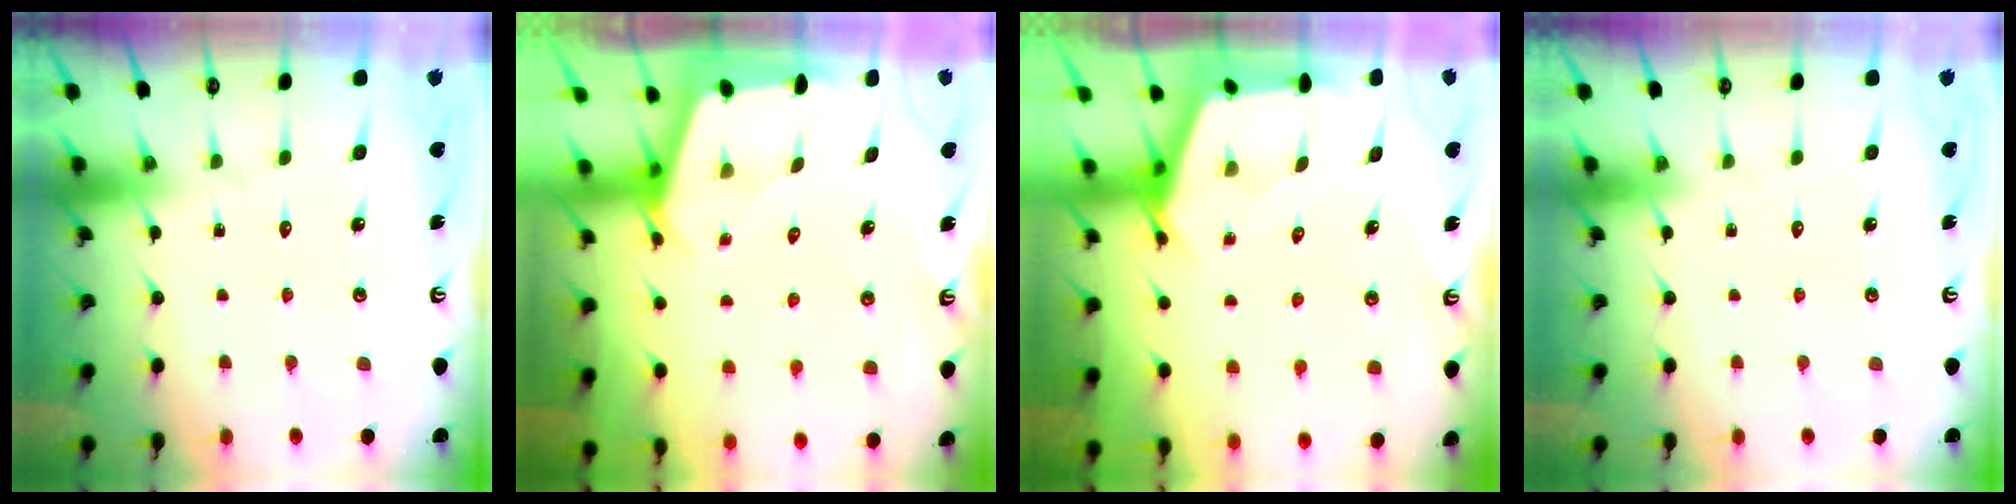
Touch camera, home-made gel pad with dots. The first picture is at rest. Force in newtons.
{"total": 2.4, "press": 2.4, "slide": 0.2}
{"total": 2.7, "press": 2.7, "slide": 0.3}
{"total": 0.0}